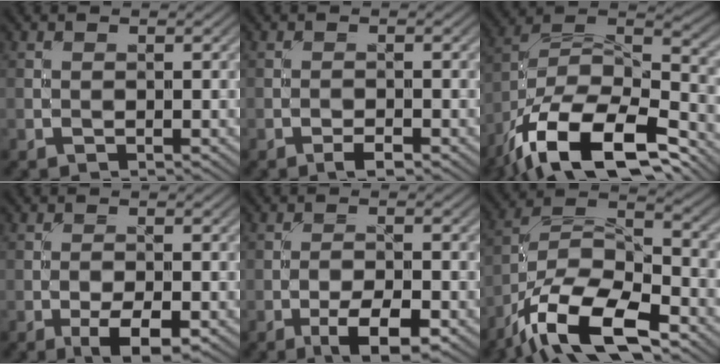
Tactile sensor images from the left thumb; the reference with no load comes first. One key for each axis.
{"total": 1.6, "fx": -1.1, "fy": 0.3, "fz": 1.1, "tx": -0.019, "ty": 0.002, "tz": -0.021}
{"total": 17.7, "fx": -12.1, "fy": 6.9, "fz": 10.9, "tx": -0.232, "ty": -0.033, "tz": -0.204}
{"total": 4.4, "fx": -2.1, "fy": 1.4, "fz": 3.6, "tx": -0.060, "ty": 0.000, "tz": -0.033}
{"total": 5.5, "fx": -3.0, "fy": 1.6, "fz": 4.3, "tx": -0.074, "ty": 0.002, "tz": -0.049}
{"total": 14.5, "fx": -9.4, "fy": 5.4, "fz": 9.6, "tx": -0.200, "ty": -0.010, "tz": -0.193}